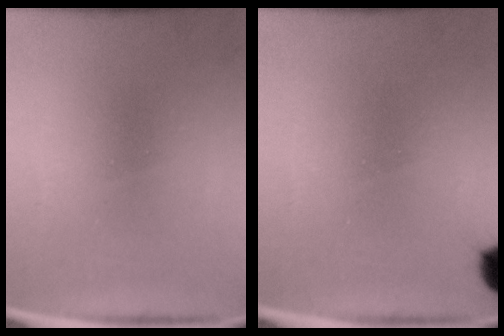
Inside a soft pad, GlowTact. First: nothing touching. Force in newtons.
{"total": 5.1}